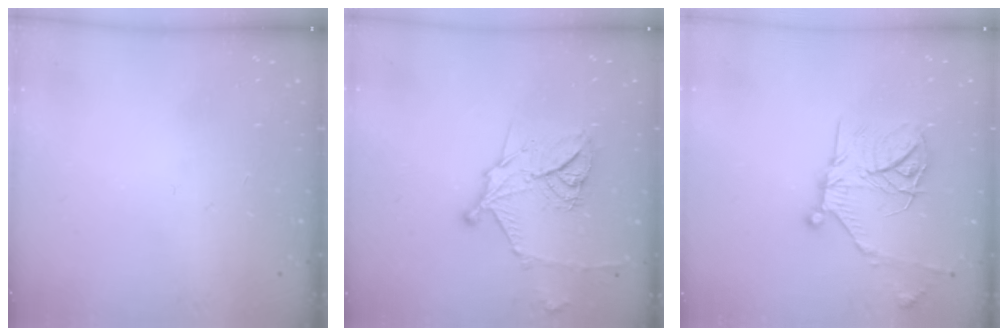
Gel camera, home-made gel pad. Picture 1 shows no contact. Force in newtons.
{"total": 14.9, "press": 14.9, "slide": 0.8}
{"total": 17.1, "press": 17.1, "slide": 1.1}